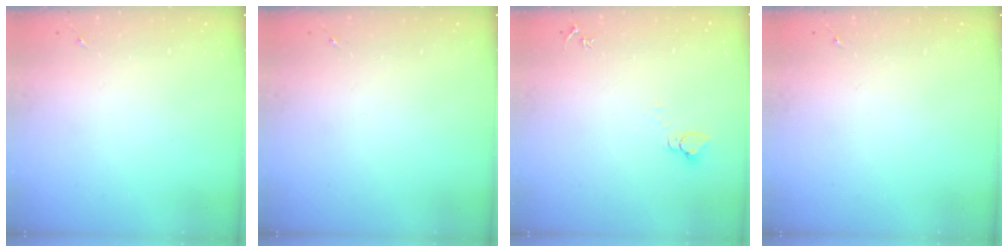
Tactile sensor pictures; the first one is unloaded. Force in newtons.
{"total": 0.0}
{"total": 2.7, "press": 2.7, "slide": 0.1}
{"total": 0.0}